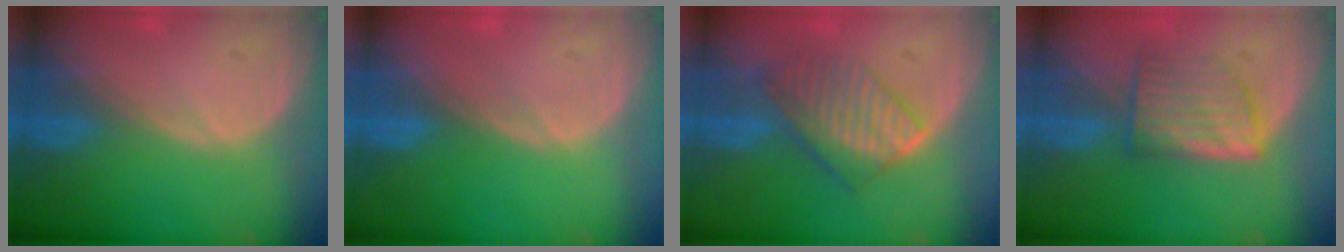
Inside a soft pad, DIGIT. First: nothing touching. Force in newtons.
{"total": 0.0}
{"total": 7.1, "press": 6.5, "slide": 2.8}
{"total": 6.2, "press": 5.9, "slide": 1.8}